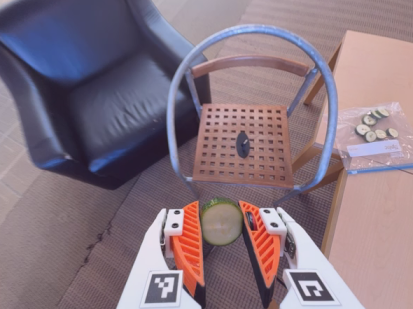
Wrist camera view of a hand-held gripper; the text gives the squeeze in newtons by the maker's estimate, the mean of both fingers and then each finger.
{"total": 7.8, "left": 7.6, "right": 8.1}